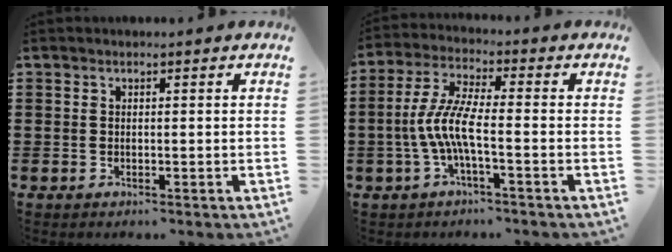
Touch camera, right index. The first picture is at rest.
{"total": 7.1, "force": [-2.3, 1.3, 6.6], "torque": [-0.163, -0.016, -0.054]}